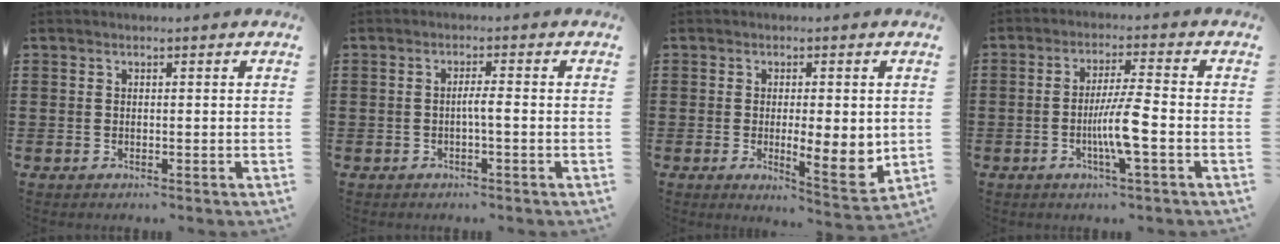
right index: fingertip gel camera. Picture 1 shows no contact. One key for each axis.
{"total": 2.0, "fx": -0.6, "fy": 0.0, "fz": 1.9, "tx": -0.034, "ty": 0.000, "tz": -0.012}
{"total": 6.7, "fx": -0.2, "fy": 2.1, "fz": 6.4, "tx": -0.096, "ty": -0.007, "tz": -0.001}
{"total": 6.8, "fx": -2.0, "fy": 0.2, "fz": 6.5, "tx": -0.122, "ty": -0.010, "tz": -0.041}